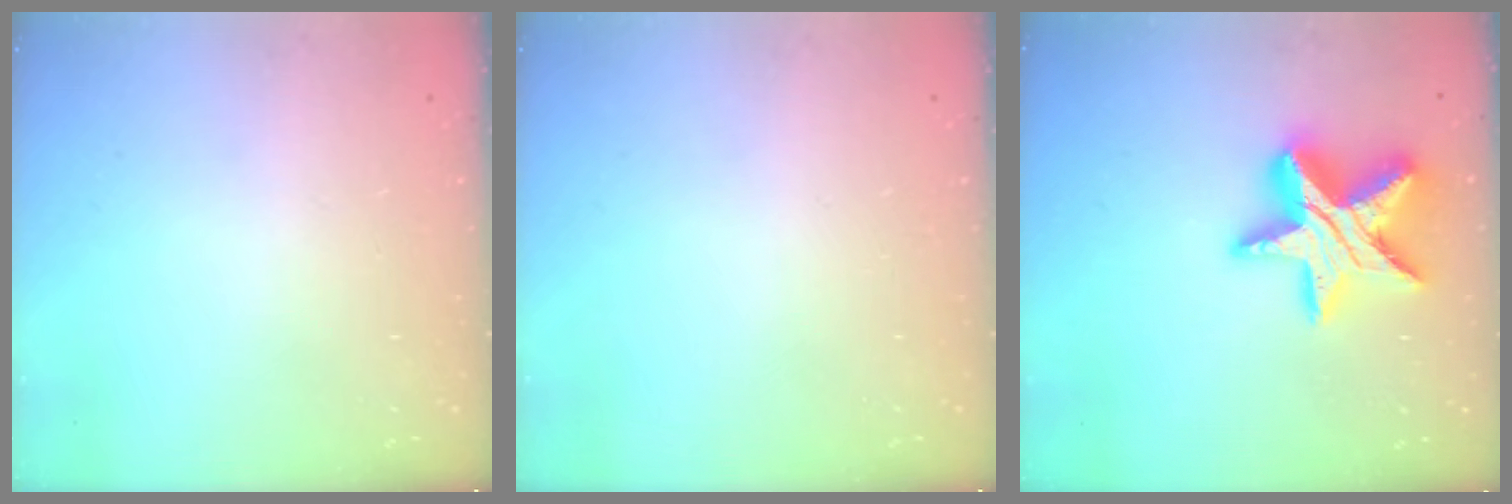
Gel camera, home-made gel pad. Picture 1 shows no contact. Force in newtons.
{"total": 0.0}
{"total": 18.9, "press": 18.8, "slide": 1.3}